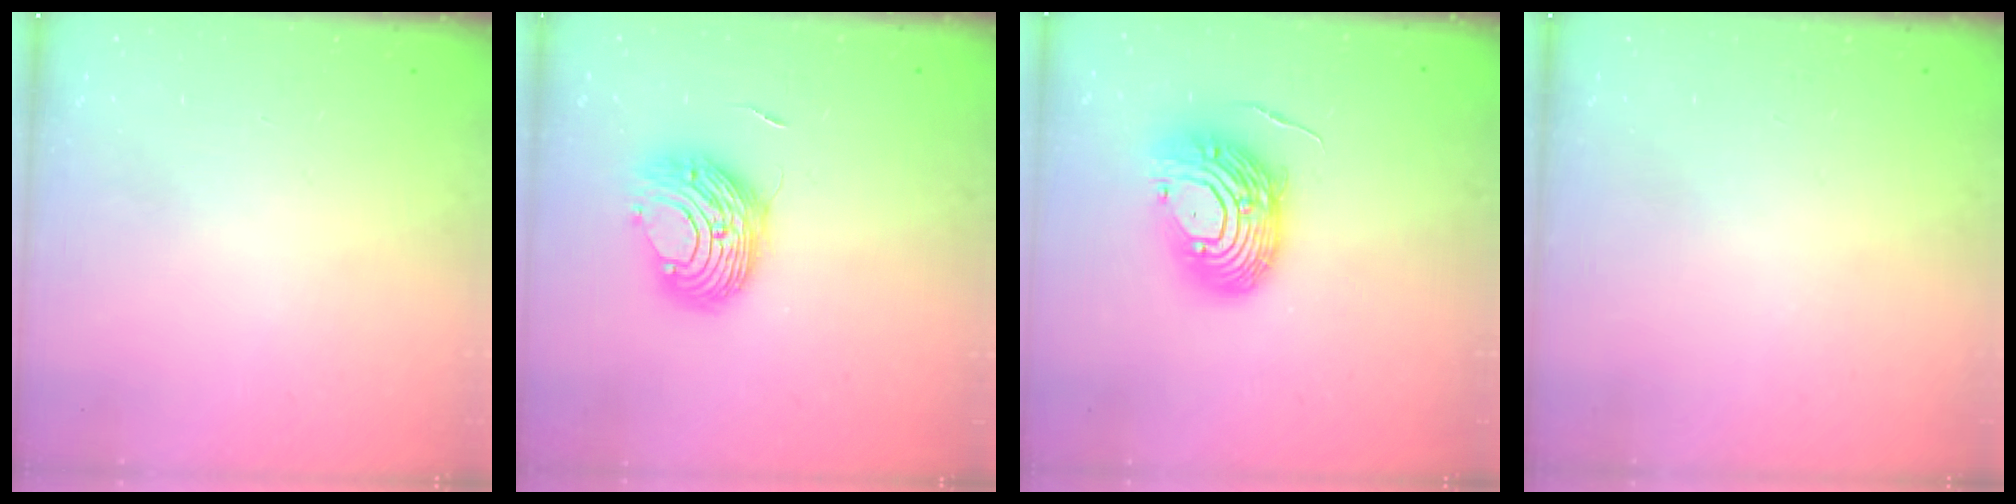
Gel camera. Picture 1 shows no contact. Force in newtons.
{"total": 9.3, "press": 9.3, "slide": 0.6}
{"total": 14.3, "press": 14.2, "slide": 1.4}
{"total": 0.0}